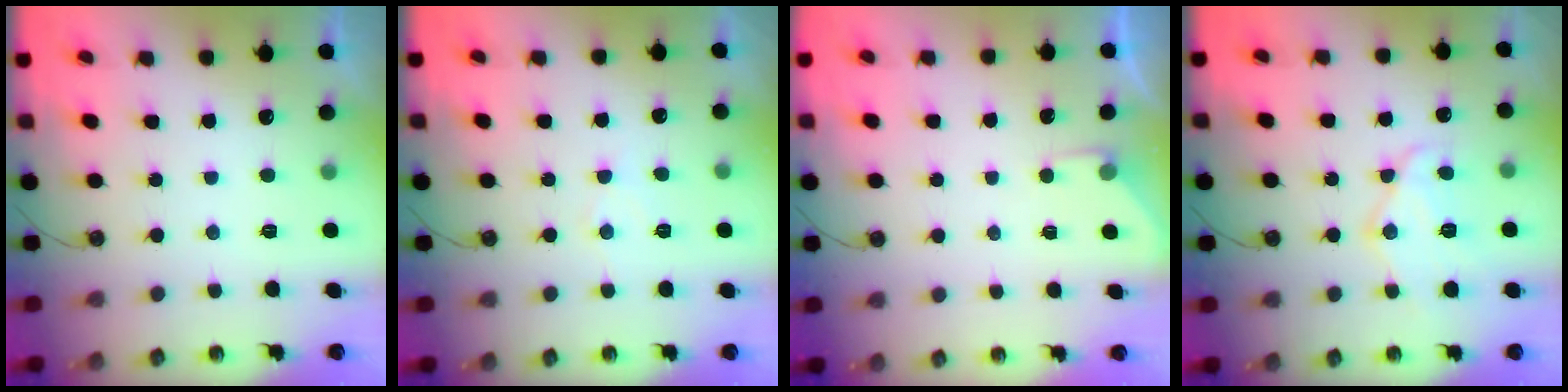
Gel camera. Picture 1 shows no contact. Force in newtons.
{"total": 6.5, "press": 6.4, "slide": 0.8}
{"total": 1.9, "press": 1.9, "slide": 0.3}
{"total": 13.3, "press": 13.2, "slide": 0.9}